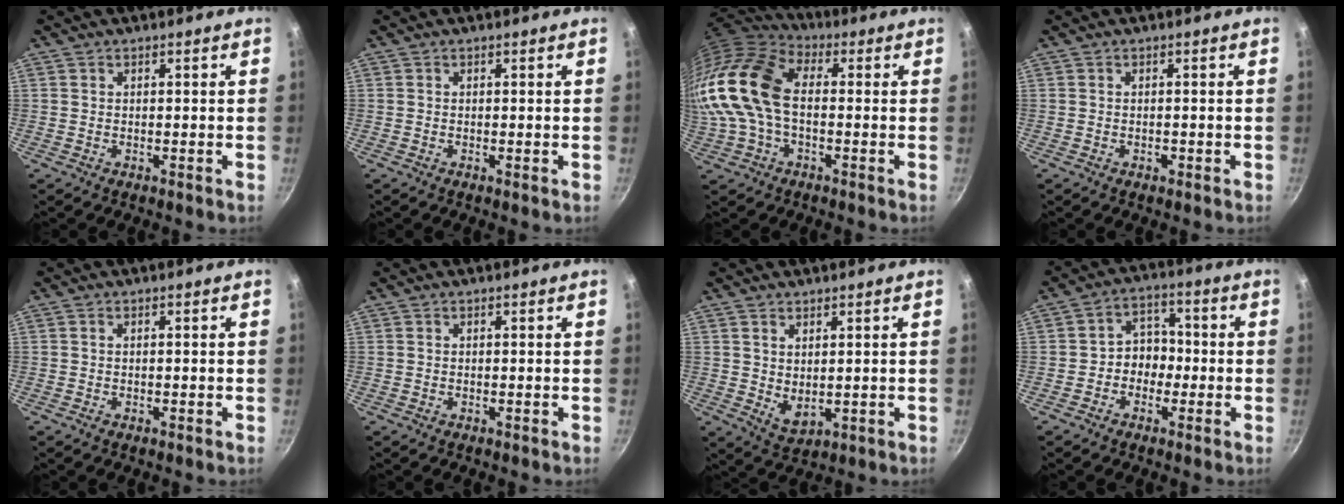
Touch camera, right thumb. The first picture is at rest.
{"total": 0.0}
{"total": 20.3, "force": [-0.1, 12.7, 15.9], "torque": [-0.339, 0.027, -0.017]}
{"total": 0.7, "force": [-0.3, 0.5, 0.4], "torque": [-0.007, 0.004, -0.003]}
{"total": 0.0}
{"total": 0.0}
{"total": 5.6, "force": [2.2, 3.1, 4.2], "torque": [-0.064, -0.030, 0.051]}
{"total": 6.2, "force": [-1.4, 5.1, 3.1], "torque": [0.002, 0.028, -0.033]}